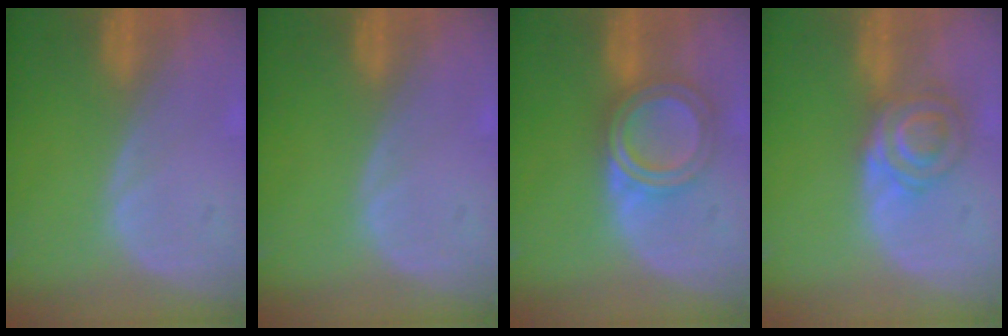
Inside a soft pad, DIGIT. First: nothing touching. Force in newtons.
{"total": 0.0}
{"total": 5.8, "press": 5.8, "slide": 0.2}
{"total": 6.5, "press": 5.8, "slide": 3.0}